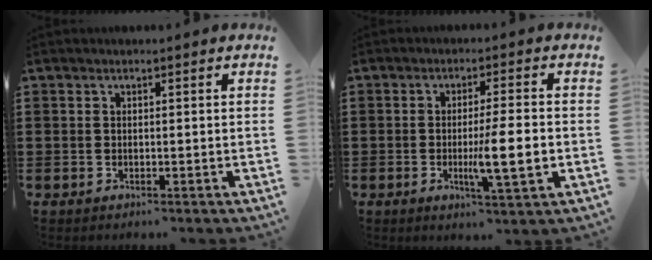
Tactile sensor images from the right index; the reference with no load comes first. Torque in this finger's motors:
{"motor_torque": [1.86, -0.28, 0.64, 0.21]}